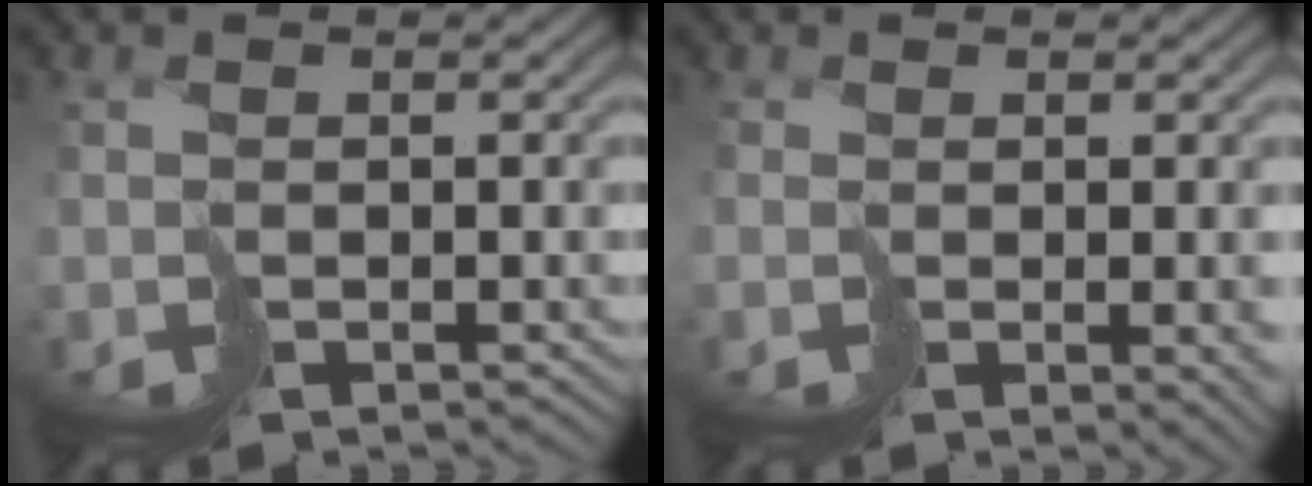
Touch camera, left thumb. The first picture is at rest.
{"total": 1.7, "force": [-0.6, 0.1, 1.5], "torque": [-0.010, -0.014, 0.002]}